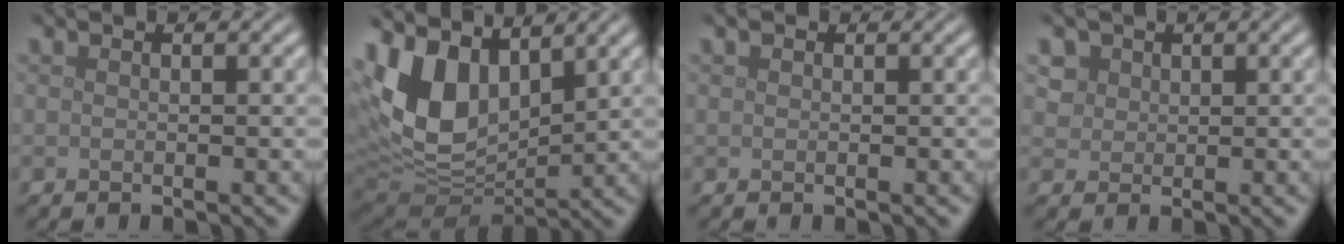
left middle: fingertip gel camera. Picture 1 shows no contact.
{"total": 9.5, "force": [3.4, 5.9, 6.6], "torque": [-0.152, -0.002, 0.062]}
{"total": 0.5, "force": [0.3, 0.4, 0.2], "torque": [-0.002, 0.001, 0.004]}
{"total": 3.1, "force": [1.6, 2.4, 1.0], "torque": [-0.036, -0.001, 0.039]}